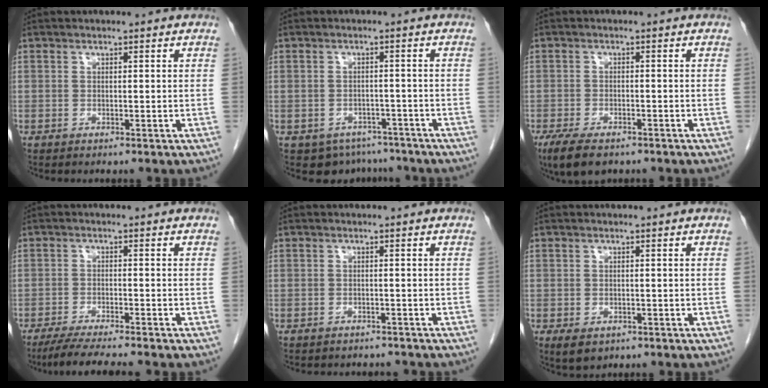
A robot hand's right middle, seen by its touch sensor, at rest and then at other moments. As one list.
[{"total": 6.1, "force": [-4.7, 3.8, 0.5], "torque": [0.007, 0.009, -0.060]}, {"total": 6.6, "force": [-4.7, 2.4, 3.9], "torque": [-0.072, -0.012, -0.075]}, {"total": 7.6, "force": [-6.5, -0.5, 3.8], "torque": [-0.055, -0.022, -0.107]}, {"total": 5.8, "force": [-5.4, 1.8, 1.0], "torque": [-0.016, 0.000, -0.062]}, {"total": 3.1, "force": [-1.7, 1.9, 1.7], "torque": [-0.027, -0.004, -0.017]}]